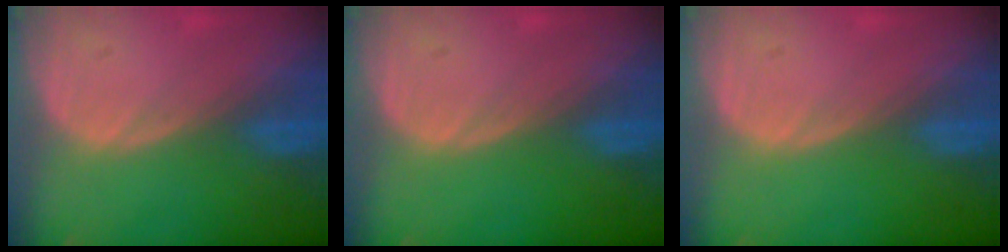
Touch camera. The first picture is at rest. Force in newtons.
{"total": 0.0}
{"total": 0.0}